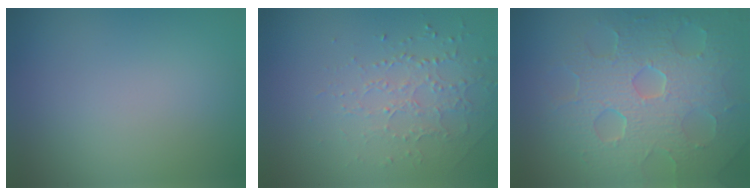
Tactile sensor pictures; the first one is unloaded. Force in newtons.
{"total": 1.7, "press": 1.5, "slide": 0.8}
{"total": 9.2, "press": 6.2, "slide": 6.8}